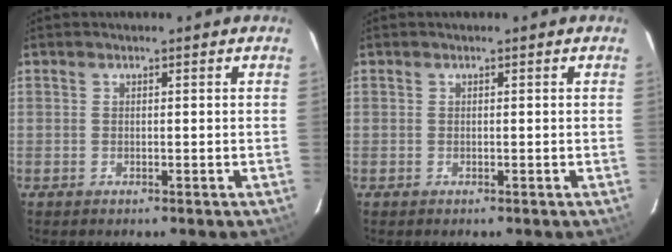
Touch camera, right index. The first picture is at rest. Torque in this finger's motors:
{"motor_torque": [0.00, 0.00, 0.00, 0.00]}